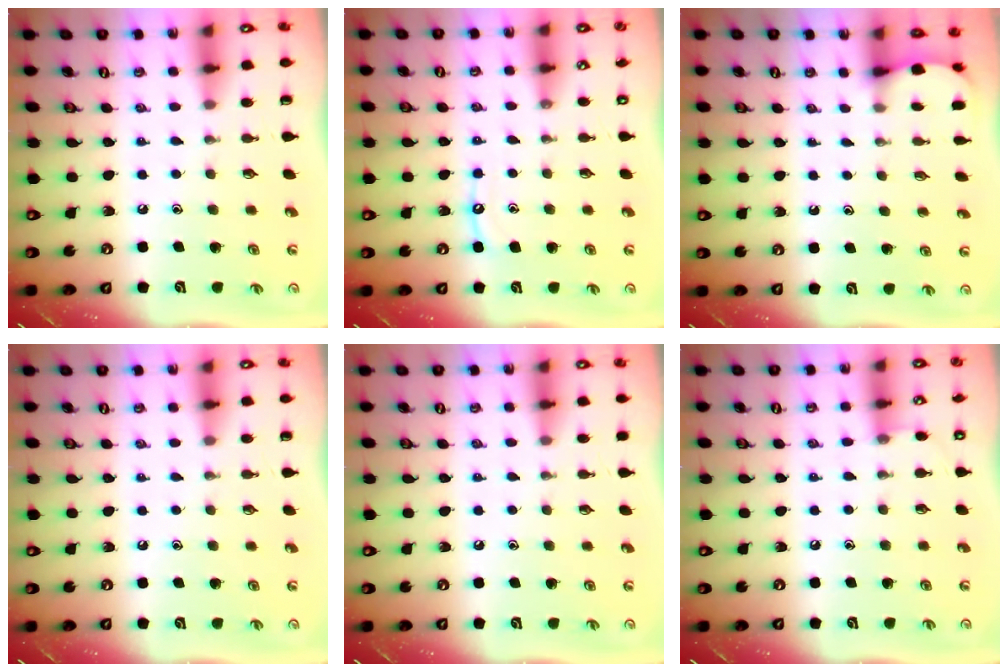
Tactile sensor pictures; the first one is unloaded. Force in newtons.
{"total": 5.9, "press": 5.9, "slide": 0.6}
{"total": 1.8, "press": 1.7, "slide": 0.2}
{"total": 0.0}
{"total": 2.9, "press": 2.9, "slide": 0.5}
{"total": 4.3, "press": 4.2, "slide": 0.4}